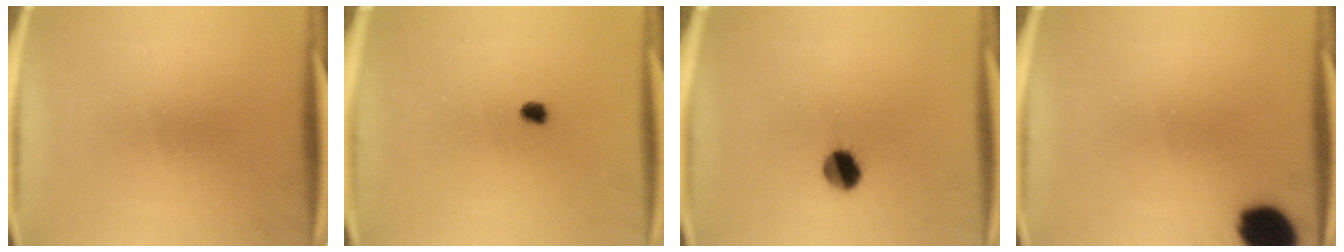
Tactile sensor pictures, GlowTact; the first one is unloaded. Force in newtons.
{"total": 1.7}
{"total": 6.0}
{"total": 10.8}